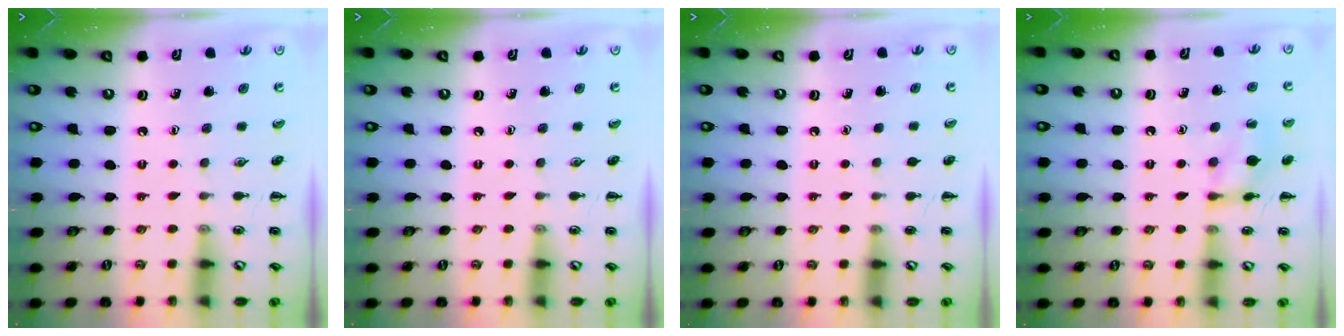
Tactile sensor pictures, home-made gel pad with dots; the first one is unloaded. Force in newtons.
{"total": 0.0}
{"total": 0.0}
{"total": 11.4, "press": 11.3, "slide": 1.5}